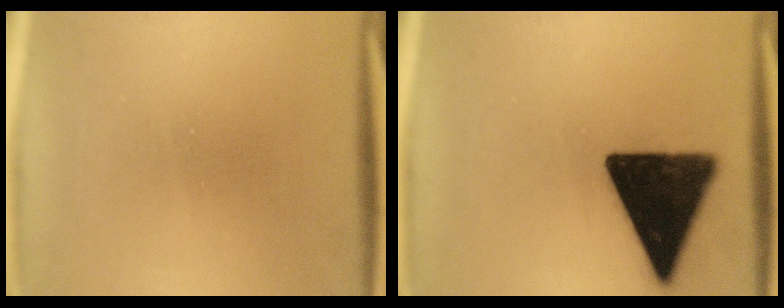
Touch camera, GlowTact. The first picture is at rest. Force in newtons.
{"total": 17.1}